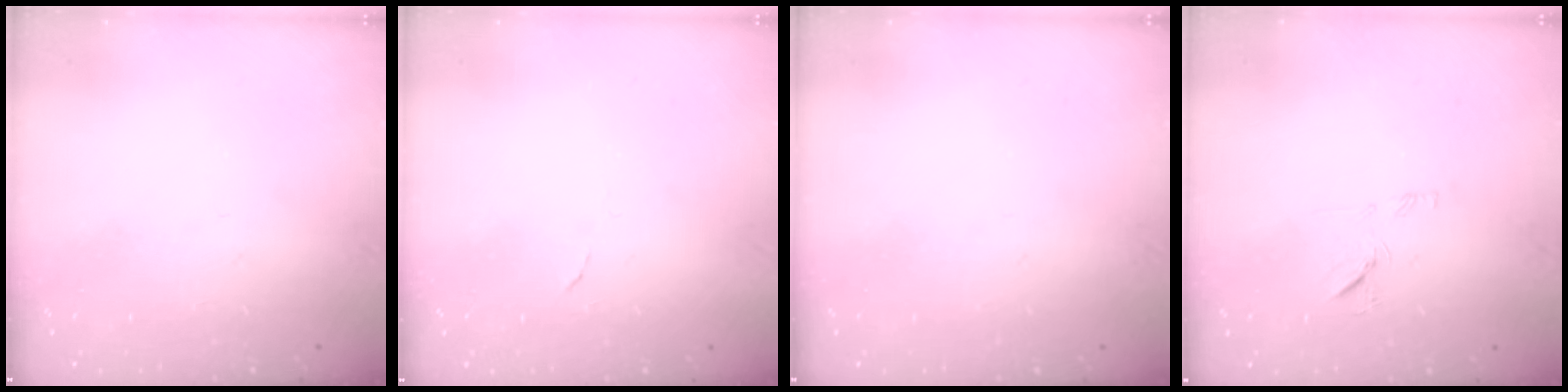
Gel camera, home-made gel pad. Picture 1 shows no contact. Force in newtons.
{"total": 3.8, "press": 3.8, "slide": 0.2}
{"total": 0.0}
{"total": 7.5, "press": 7.4, "slide": 0.6}